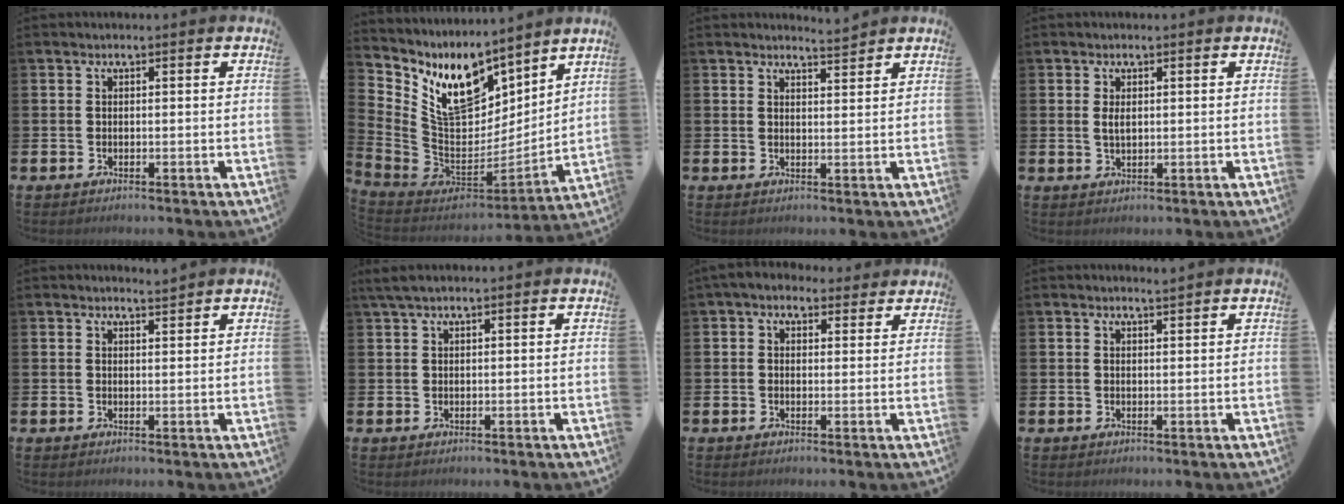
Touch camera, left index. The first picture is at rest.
{"total": 11.3, "force": [8.0, 5.9, 5.3], "torque": [-0.140, -0.045, 0.152]}
{"total": 3.3, "force": [3.3, -0.2, 0.0], "torque": [0.004, -0.023, 0.057]}
{"total": 1.7, "force": [0.7, 0.8, 1.3], "torque": [-0.016, 0.000, 0.008]}
{"total": 2.1, "force": [2.1, -0.1, -0.1], "torque": [0.009, -0.013, 0.036]}
{"total": 1.9, "force": [1.4, 0.2, 1.3], "torque": [-0.030, 0.006, 0.025]}
{"total": 3.3, "force": [2.7, 1.9, 0.8], "torque": [-0.014, -0.006, 0.046]}
{"total": 1.1, "force": [1.1, -0.1, 0.1], "torque": [0.002, -0.002, 0.021]}